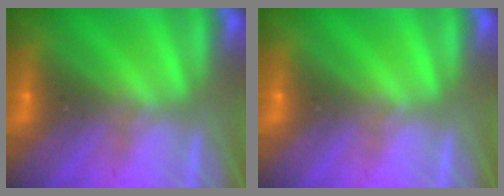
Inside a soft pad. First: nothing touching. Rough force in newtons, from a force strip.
{"total": 0.0}